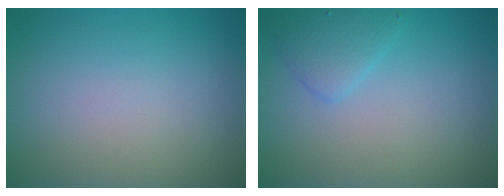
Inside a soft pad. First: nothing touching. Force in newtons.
{"total": 2.1, "press": 2.1, "slide": 0.0}